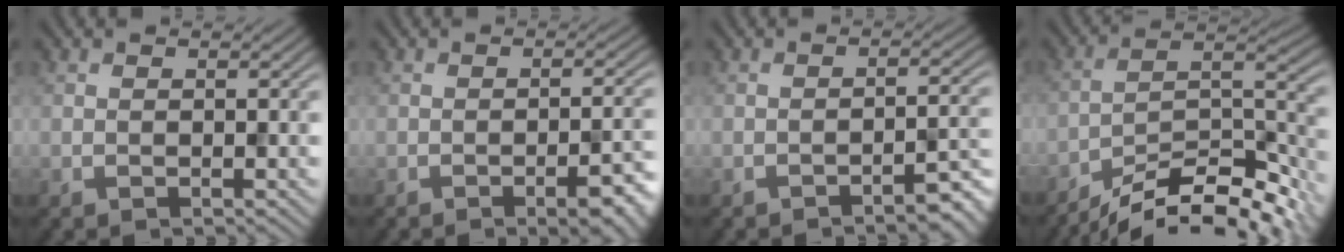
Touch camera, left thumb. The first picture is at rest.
{"total": 4.6, "force": [-2.4, 1.0, 3.8], "torque": [-0.053, 0.002, -0.033]}
{"total": 3.9, "force": [-2.8, 0.6, 2.6], "torque": [-0.031, 0.011, -0.044]}
{"total": 14.3, "force": [-11.8, 2.9, 7.5], "torque": [-0.132, 0.005, -0.197]}